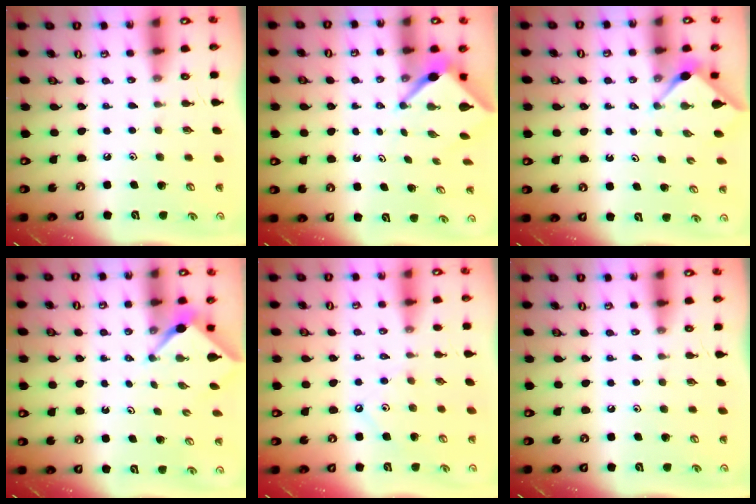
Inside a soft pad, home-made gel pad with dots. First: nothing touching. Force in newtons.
{"total": 3.7, "press": 3.7, "slide": 0.2}
{"total": 3.0, "press": 3.0, "slide": 0.3}
{"total": 2.4, "press": 2.4, "slide": 0.3}
{"total": 1.9, "press": 1.9, "slide": 0.3}
{"total": 0.0}